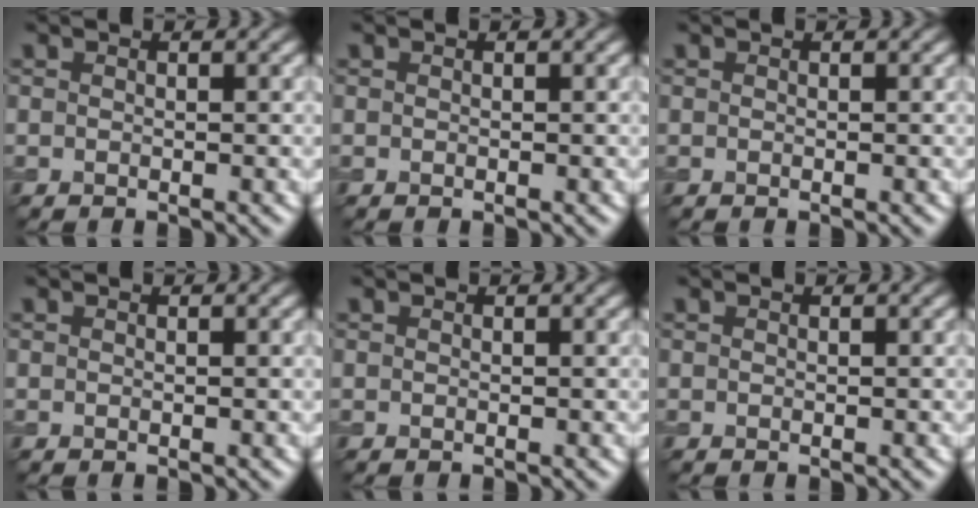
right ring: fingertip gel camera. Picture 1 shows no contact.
{"total": 0.0}
{"total": 0.0}
{"total": 0.0}
{"total": 0.0}
{"total": 0.0}